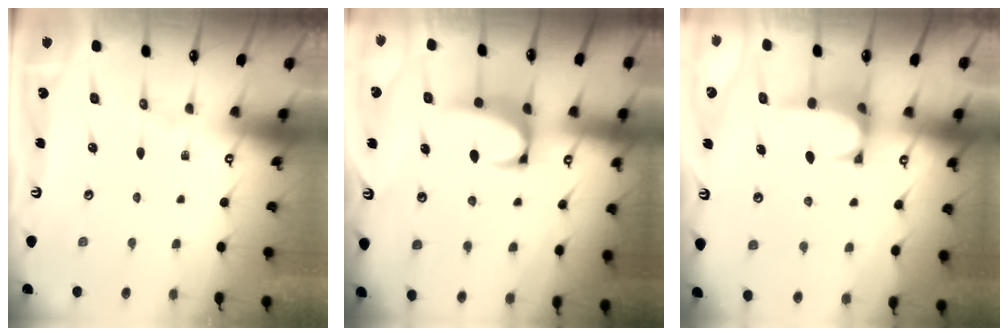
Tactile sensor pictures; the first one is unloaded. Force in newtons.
{"total": 2.1, "press": 1.8, "slide": 0.9}
{"total": 0.9, "press": 0.7, "slide": 0.7}